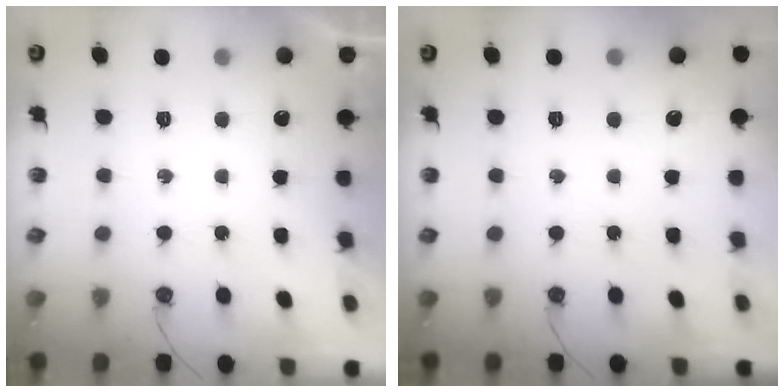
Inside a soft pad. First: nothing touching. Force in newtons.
{"total": 0.0}